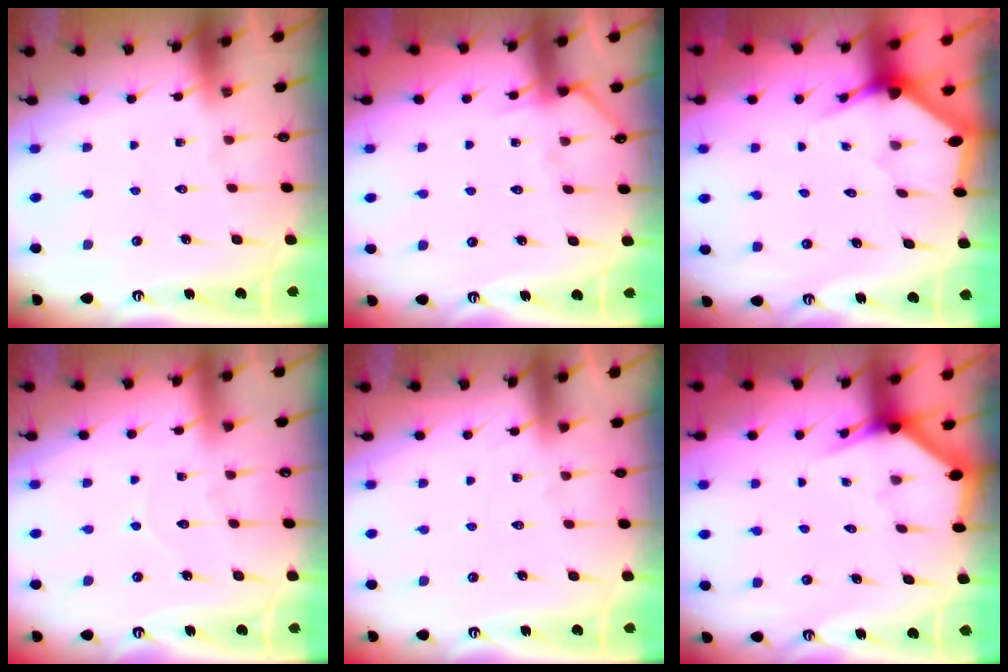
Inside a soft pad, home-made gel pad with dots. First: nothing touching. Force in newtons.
{"total": 4.9, "press": 4.8, "slide": 0.7}
{"total": 3.0, "press": 3.0, "slide": 0.2}
{"total": 4.0, "press": 4.0, "slide": 0.4}
{"total": 3.1, "press": 3.1, "slide": 0.4}
{"total": 2.9, "press": 2.9, "slide": 0.1}